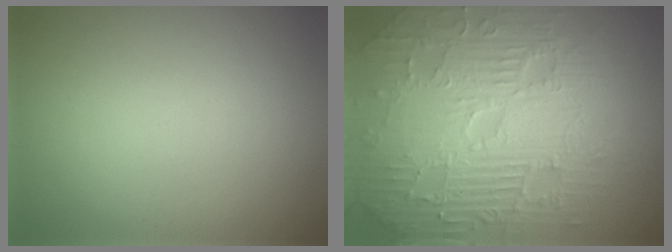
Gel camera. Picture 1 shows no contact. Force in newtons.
{"total": 11.2, "press": 7.3, "slide": 8.5}